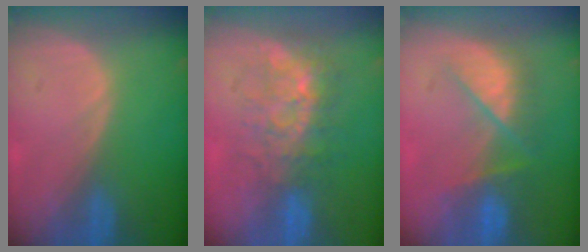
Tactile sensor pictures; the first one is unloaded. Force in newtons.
{"total": 8.4, "press": 7.5, "slide": 3.7}
{"total": 7.5, "press": 7.3, "slide": 2.0}